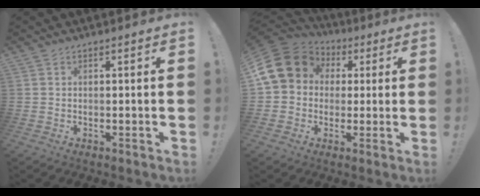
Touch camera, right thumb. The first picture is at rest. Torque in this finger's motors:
{"motor_torque": [0.43, 0.37, 1.04, -0.12, 0.11]}